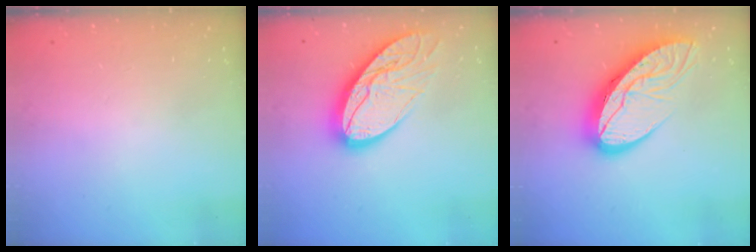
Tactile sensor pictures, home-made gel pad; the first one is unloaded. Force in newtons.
{"total": 16.1, "press": 16.1, "slide": 1.2}
{"total": 17.0, "press": 16.9, "slide": 1.7}